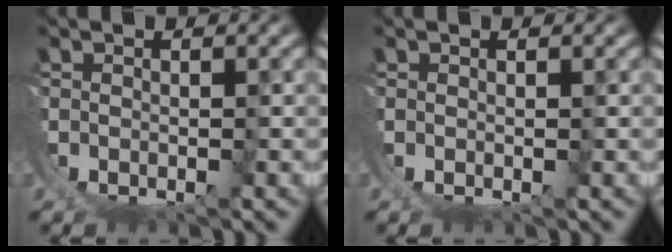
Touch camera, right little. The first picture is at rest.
{"total": 0.5, "force": [0.5, 0.1, 0.0], "torque": [0.000, 0.002, 0.009]}